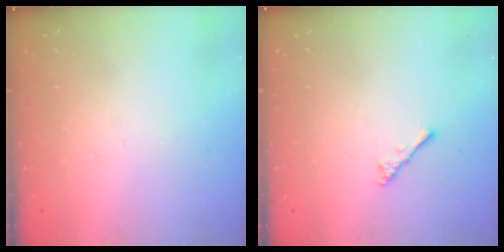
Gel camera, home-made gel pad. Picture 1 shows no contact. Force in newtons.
{"total": 2.7, "press": 2.7, "slide": 0.6}